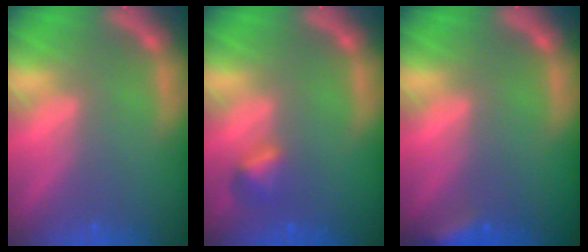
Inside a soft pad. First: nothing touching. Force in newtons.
{"total": 1.9}
{"total": 2.9}